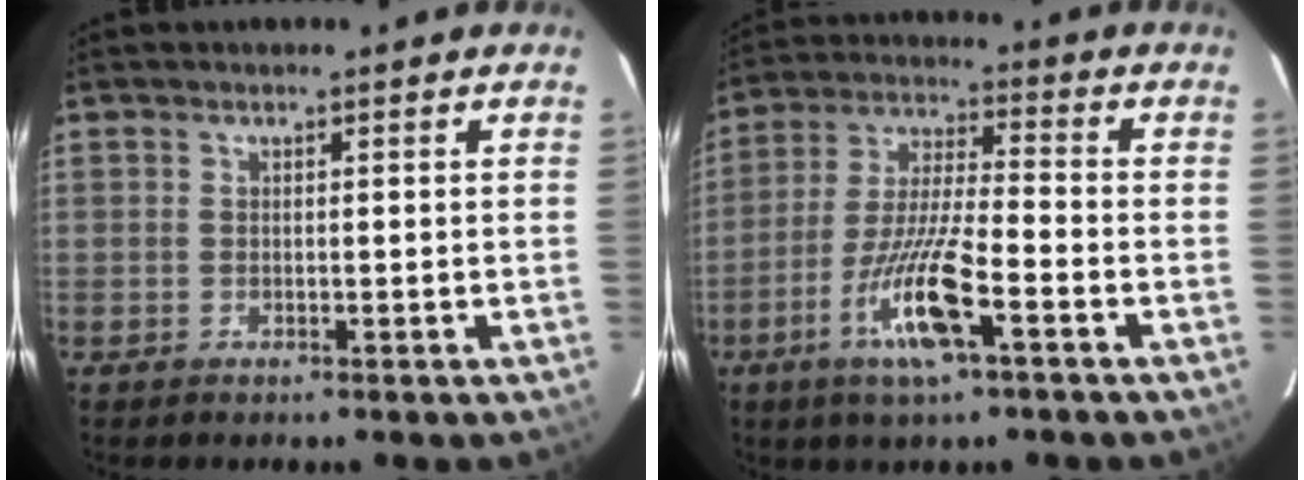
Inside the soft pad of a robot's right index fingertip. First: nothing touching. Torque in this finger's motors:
{"motor_torque": [1.58, -0.56, 0.39, 0.17]}